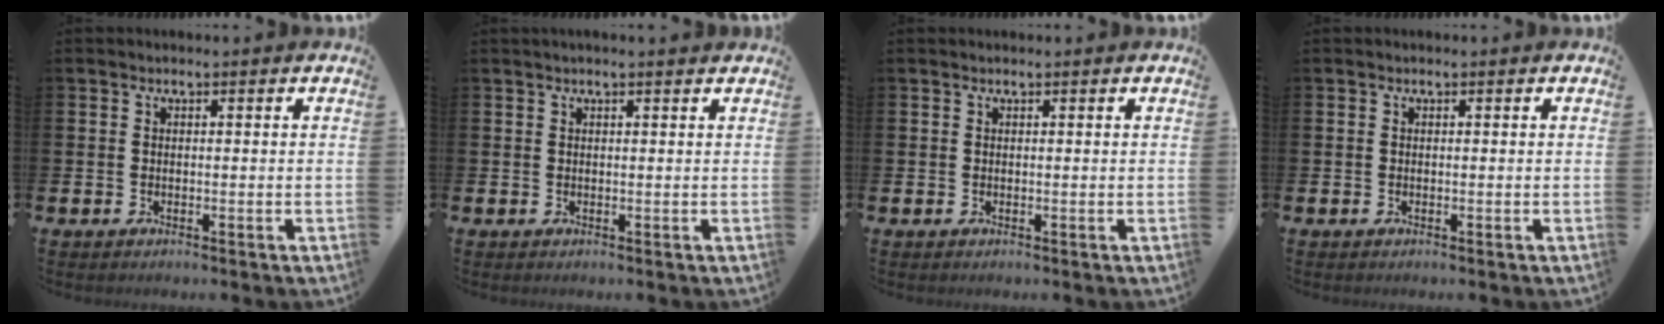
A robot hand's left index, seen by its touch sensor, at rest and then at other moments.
{"total": 0.7, "force": [0.6, -0.1, 0.4], "torque": [-0.006, 0.001, 0.010]}
{"total": 0.0}
{"total": 0.0}